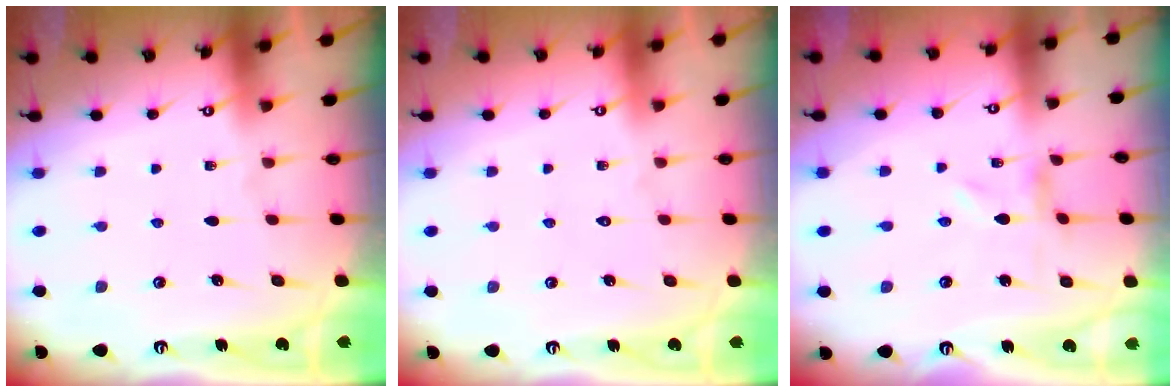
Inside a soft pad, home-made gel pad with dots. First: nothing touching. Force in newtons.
{"total": 1.5, "press": 1.5, "slide": 0.1}
{"total": 0.0}